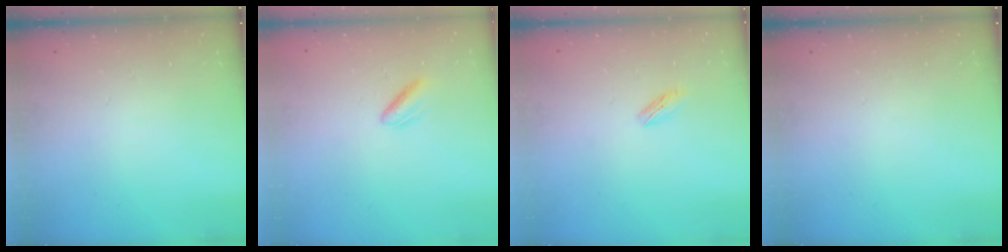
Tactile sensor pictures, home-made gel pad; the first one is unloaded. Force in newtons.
{"total": 2.3, "press": 2.1, "slide": 1.0}
{"total": 3.4, "press": 3.2, "slide": 1.0}
{"total": 0.0}